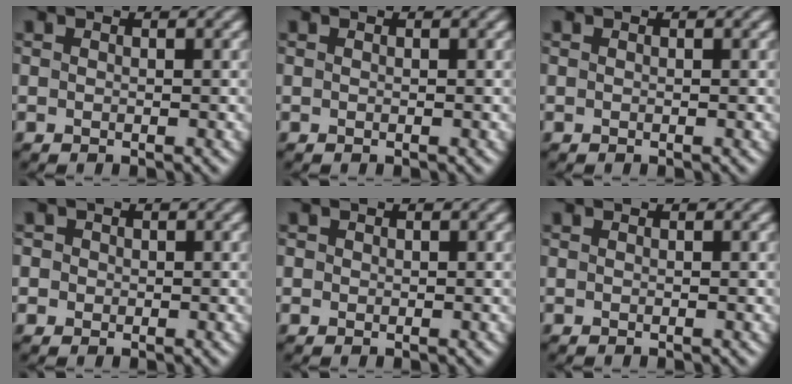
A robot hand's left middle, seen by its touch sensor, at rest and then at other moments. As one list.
[{"total": 0.0}, {"total": 0.0}, {"total": 1.9, "force": [0.2, 1.8, 0.4], "torque": [0.011, 0.011, -0.008]}, {"total": 0.5, "force": [0.0, 0.5, 0.0], "torque": [0.009, -0.002, -0.001]}, {"total": 0.0}]